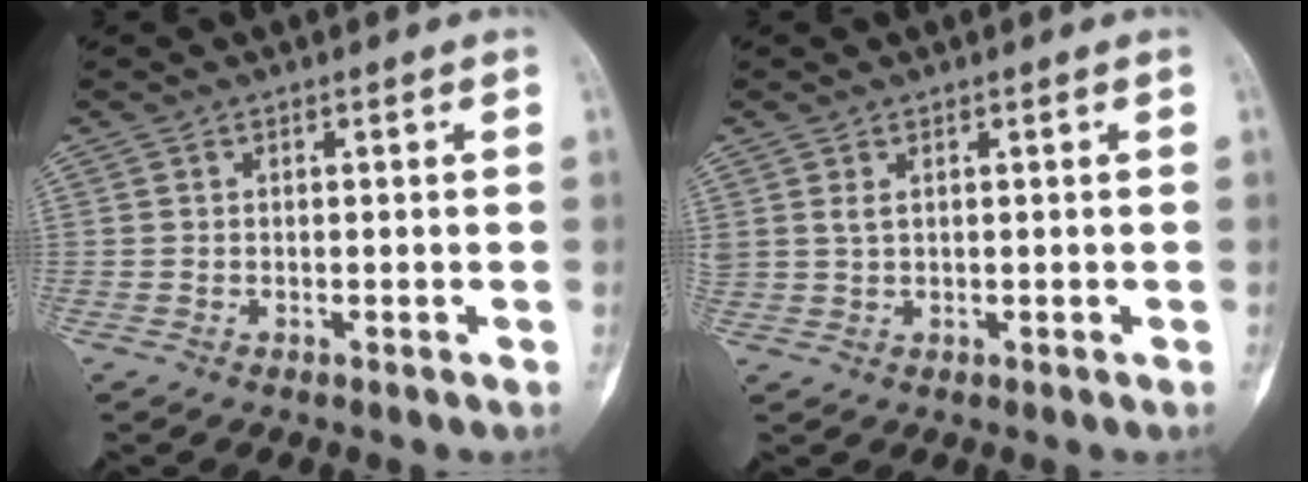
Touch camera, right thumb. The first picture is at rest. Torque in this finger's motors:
{"motor_torque": [-0.86, 0.21, 0.24, -0.10, 0.01]}